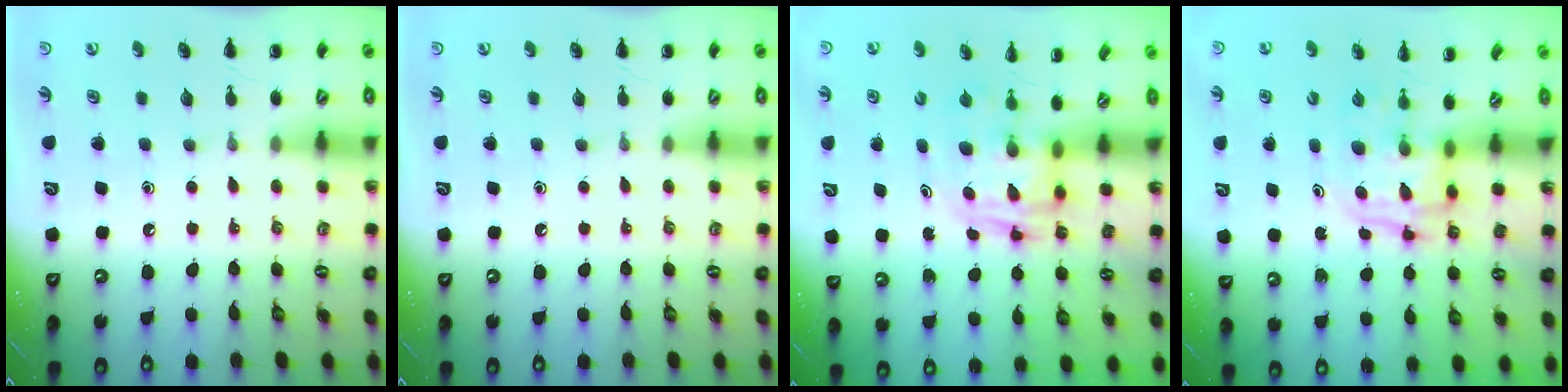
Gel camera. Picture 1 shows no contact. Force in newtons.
{"total": 0.0}
{"total": 2.7, "press": 2.6, "slide": 0.5}
{"total": 3.2, "press": 3.1, "slide": 0.6}